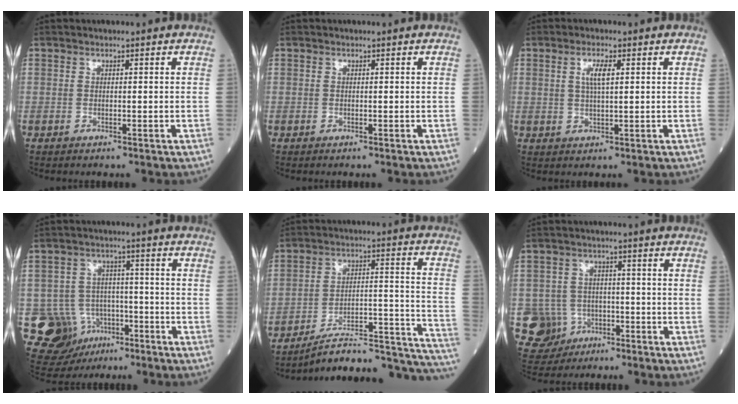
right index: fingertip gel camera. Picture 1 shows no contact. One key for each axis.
{"total": 0.0}
{"total": 3.3, "fx": 1.0, "fy": 0.6, "fz": 3.1, "tx": -0.063, "ty": 0.002, "tz": 0.019}
{"total": 11.5, "fx": -4.8, "fy": 10.0, "fz": 3.0, "tx": -0.063, "ty": 0.028, "tz": -0.064}
{"total": 21.1, "fx": -18.6, "fy": 3.3, "fz": 9.3, "tx": -0.055, "ty": 0.053, "tz": -0.264}
{"total": 7.0, "fx": -2.4, "fy": 6.5, "fz": 0.4, "tx": -0.015, "ty": 0.009, "tz": -0.033}